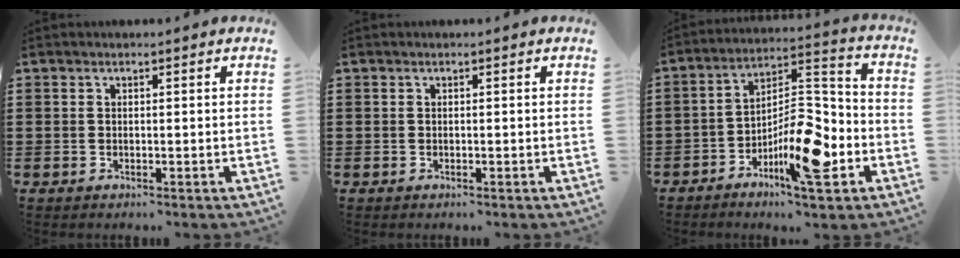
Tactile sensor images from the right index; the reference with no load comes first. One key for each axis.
{"total": 0.0}
{"total": 12.3, "fx": -5.9, "fy": 4.1, "fz": 10.0, "tx": -0.173, "ty": 0.014, "tz": -0.106}